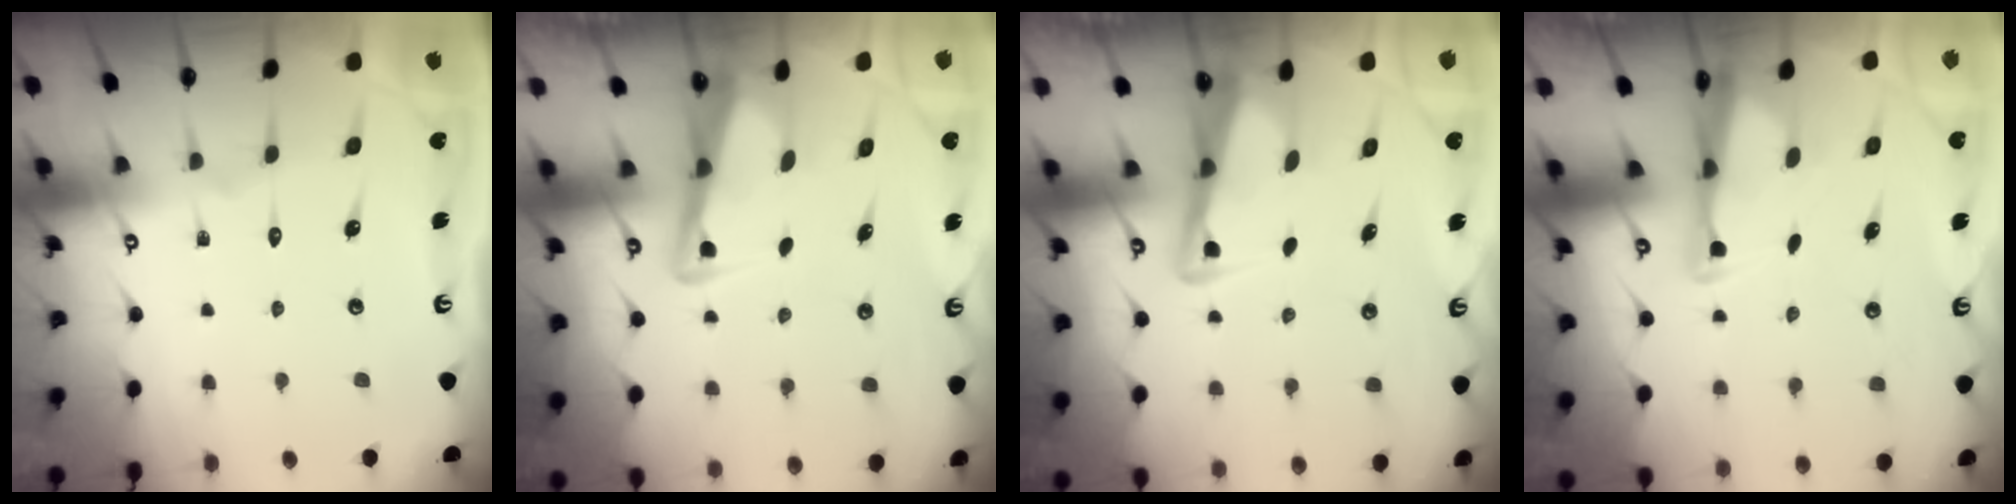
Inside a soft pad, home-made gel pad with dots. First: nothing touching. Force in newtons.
{"total": 3.5, "press": 3.4, "slide": 0.8}
{"total": 3.5, "press": 3.4, "slide": 0.8}
{"total": 2.7, "press": 2.6, "slide": 0.7}